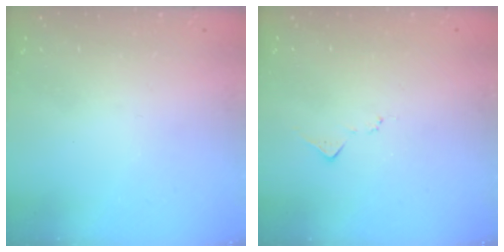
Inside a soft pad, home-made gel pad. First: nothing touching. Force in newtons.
{"total": 7.2, "press": 7.2, "slide": 0.3}